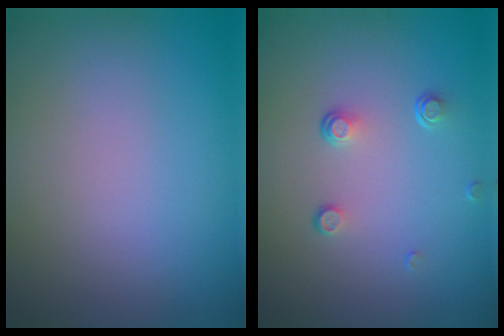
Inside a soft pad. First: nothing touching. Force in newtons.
{"total": 1.4, "press": 0.8, "slide": 1.2}